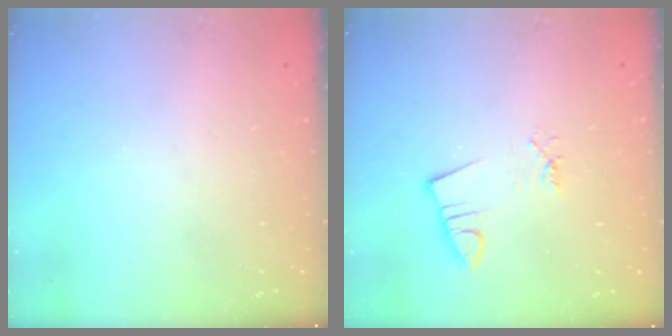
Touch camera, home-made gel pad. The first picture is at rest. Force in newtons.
{"total": 1.1, "press": 1.1, "slide": 0.0}